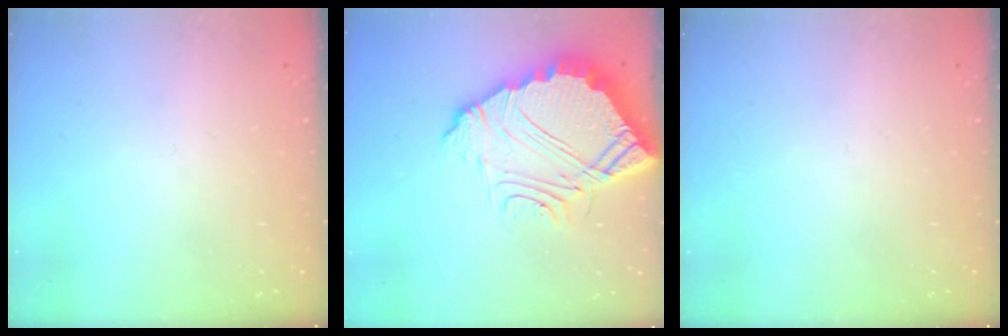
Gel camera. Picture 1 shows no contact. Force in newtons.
{"total": 14.7, "press": 14.6, "slide": 1.3}
{"total": 0.0}